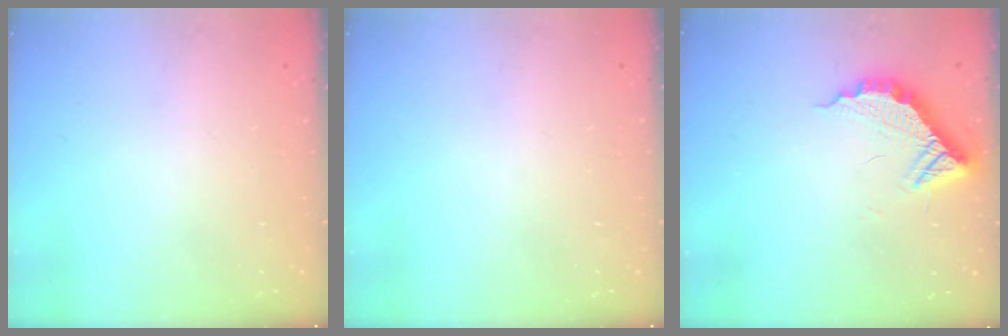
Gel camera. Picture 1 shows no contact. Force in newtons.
{"total": 0.0}
{"total": 12.0, "press": 12.0, "slide": 0.7}